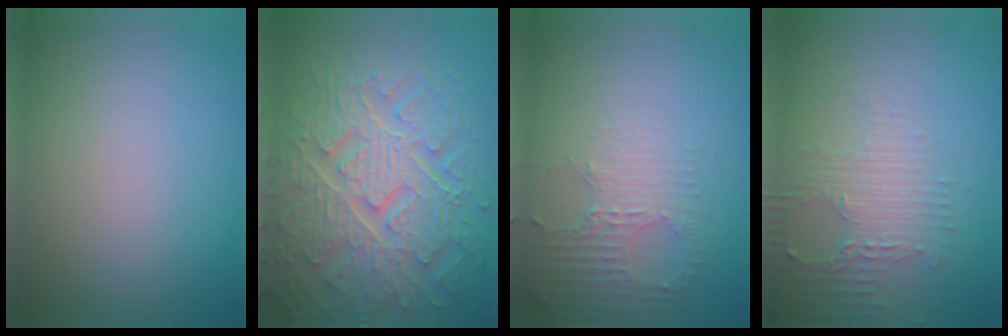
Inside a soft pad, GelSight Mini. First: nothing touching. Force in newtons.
{"total": 9.3, "press": 6.9, "slide": 6.3}
{"total": 2.6, "press": 1.9, "slide": 1.9}
{"total": 3.5, "press": 2.6, "slide": 2.4}